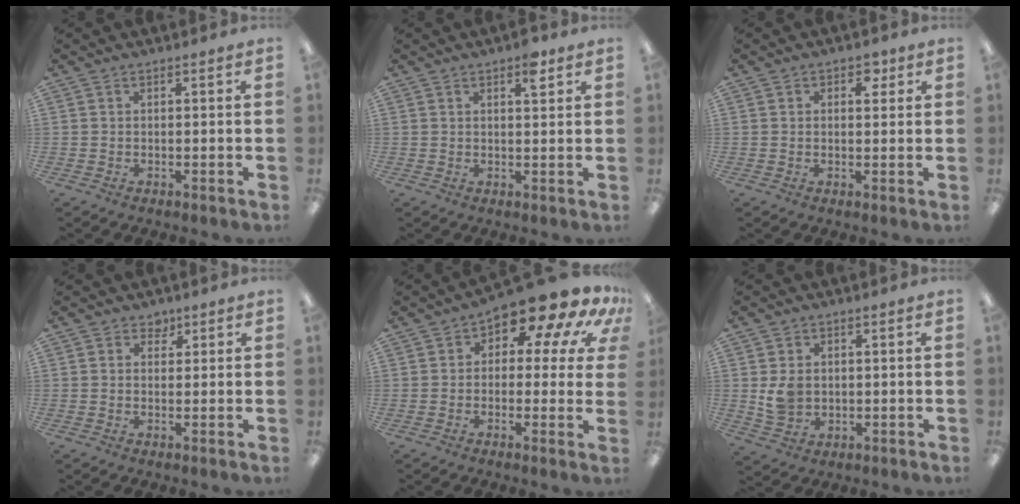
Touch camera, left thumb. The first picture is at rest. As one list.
[{"total": 4.1, "force": [2.6, 1.5, 2.8], "torque": [-0.030, -0.009, 0.038]}, {"total": 3.0, "force": [1.4, 2.0, 1.8], "torque": [-0.013, -0.003, 0.019]}, {"total": 2.2, "force": [1.3, 1.6, 0.7], "torque": [0.001, -0.003, 0.019]}, {"total": 12.9, "force": [8.7, 4.9, 8.2], "torque": [-0.122, -0.066, 0.144]}, {"total": 5.5, "force": [0.6, 4.6, 3.0], "torque": [-0.042, 0.005, 0.014]}]